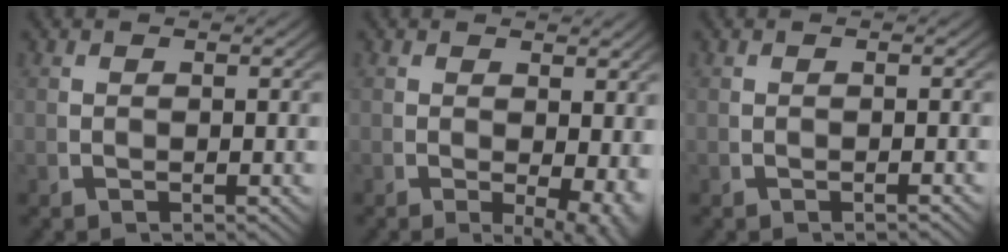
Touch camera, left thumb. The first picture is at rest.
{"total": 3.8, "force": [-0.1, 2.0, 3.3], "torque": [-0.042, -0.020, 0.005]}
{"total": 0.5, "force": [-0.5, 0.0, 0.1], "torque": [-0.005, 0.002, -0.009]}